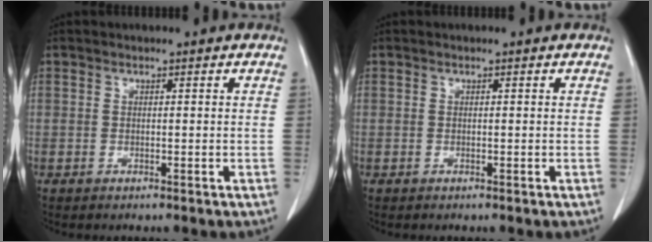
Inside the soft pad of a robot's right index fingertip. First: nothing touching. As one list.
[{"total": 0.0}]